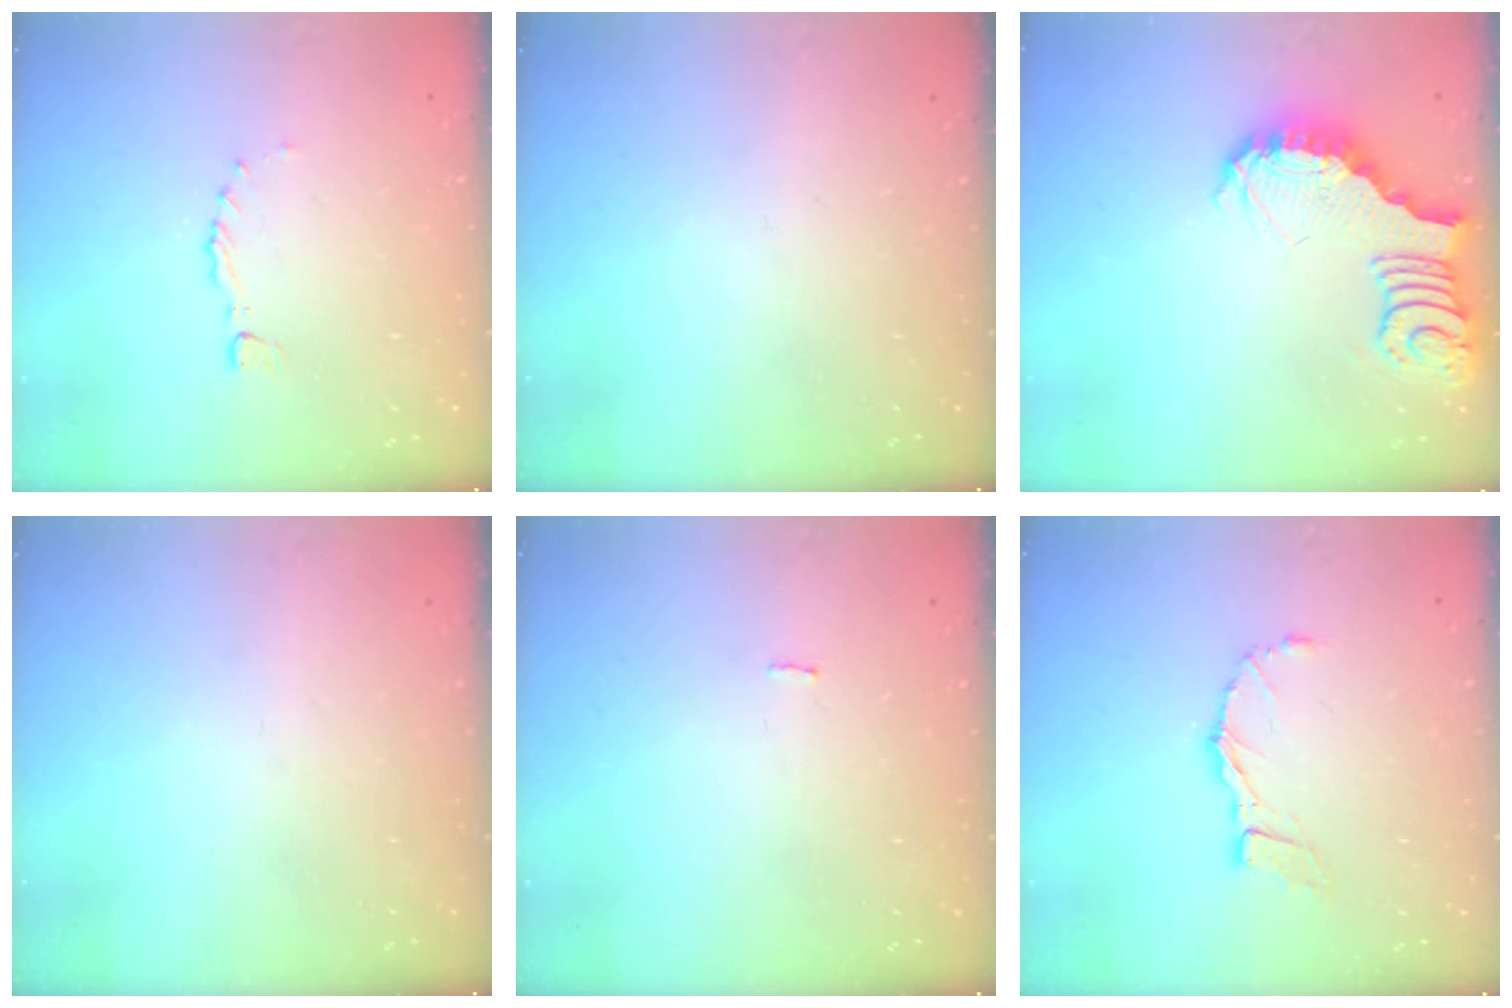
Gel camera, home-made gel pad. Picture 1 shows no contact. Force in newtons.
{"total": 0.0}
{"total": 3.8, "press": 3.7, "slide": 0.8}
{"total": 0.0}
{"total": 1.4, "press": 1.3, "slide": 0.1}
{"total": 7.3, "press": 7.3, "slide": 0.7}